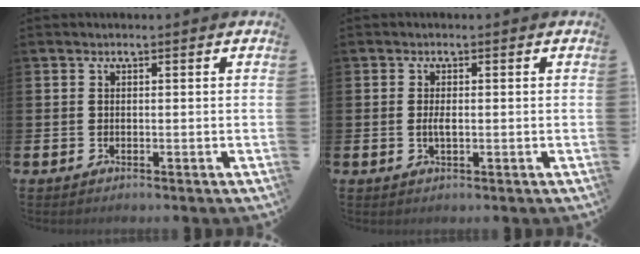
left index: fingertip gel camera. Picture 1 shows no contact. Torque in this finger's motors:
{"motor_torque": [0.22, -0.06, 0.03, 0.05]}